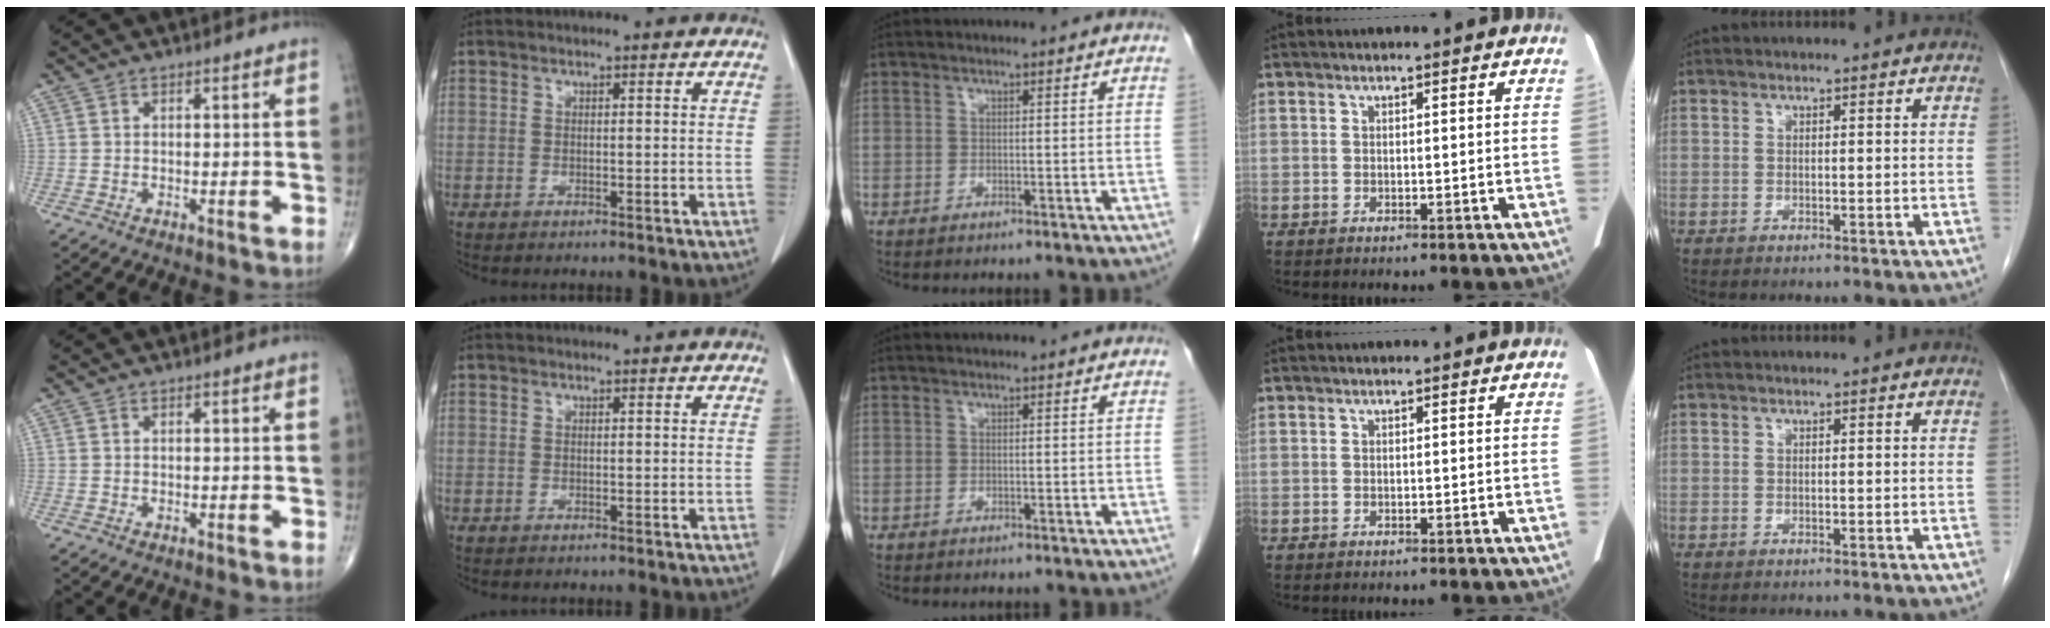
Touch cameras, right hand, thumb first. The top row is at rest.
{}